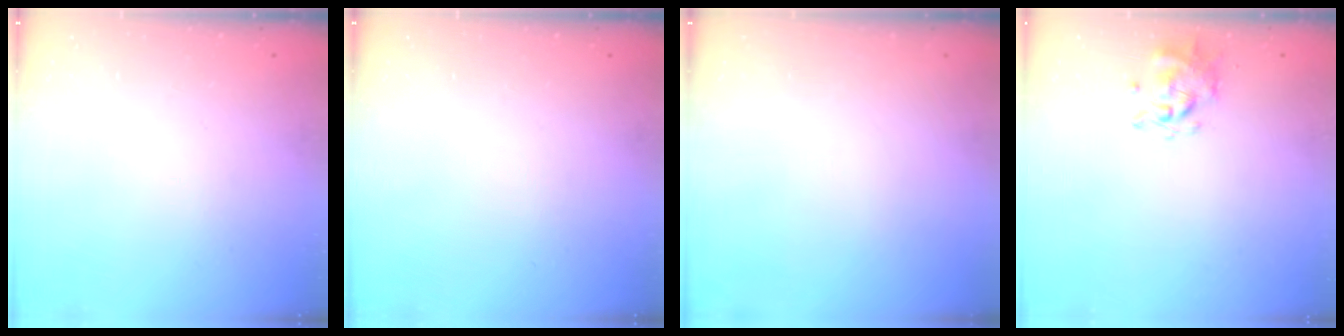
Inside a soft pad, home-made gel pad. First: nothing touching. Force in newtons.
{"total": 0.0}
{"total": 0.0}
{"total": 0.9, "press": 0.9, "slide": 0.2}